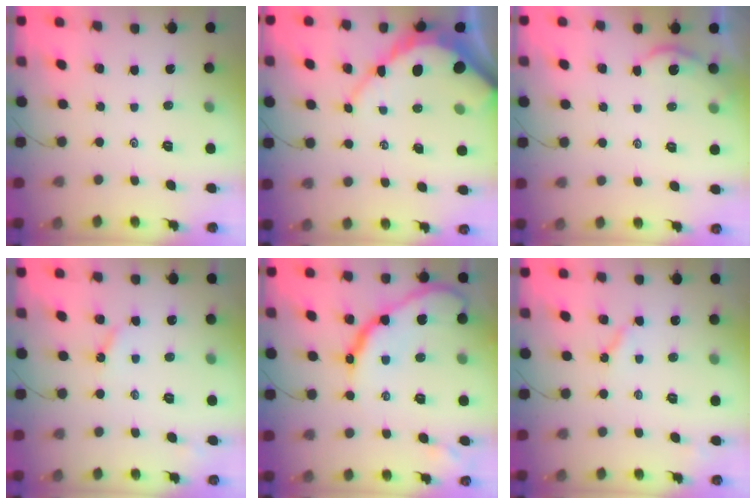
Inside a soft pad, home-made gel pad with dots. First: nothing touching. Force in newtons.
{"total": 10.6, "press": 10.6, "slide": 1.1}
{"total": 3.2, "press": 3.2, "slide": 0.2}
{"total": 3.6, "press": 3.6, "slide": 0.3}
{"total": 17.6, "press": 17.6, "slide": 1.6}
{"total": 5.8, "press": 5.8, "slide": 0.4}